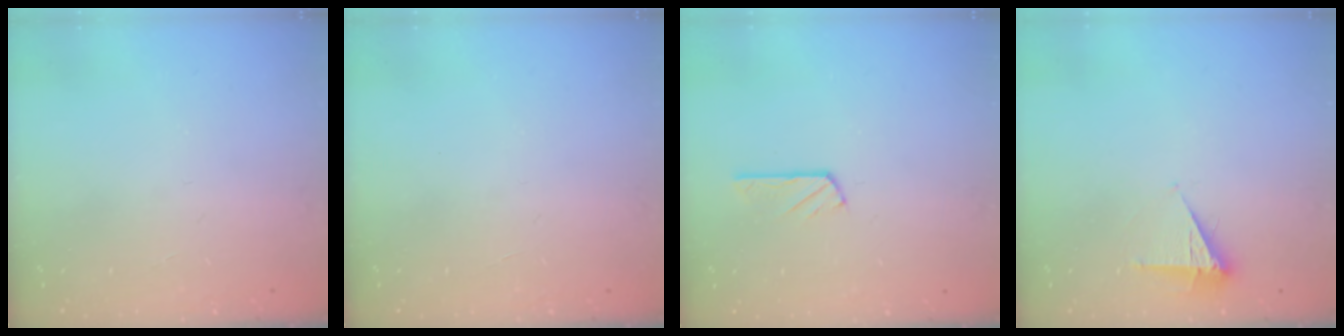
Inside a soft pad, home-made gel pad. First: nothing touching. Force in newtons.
{"total": 0.0}
{"total": 3.4, "press": 3.4, "slide": 0.4}
{"total": 4.9, "press": 4.9, "slide": 0.7}